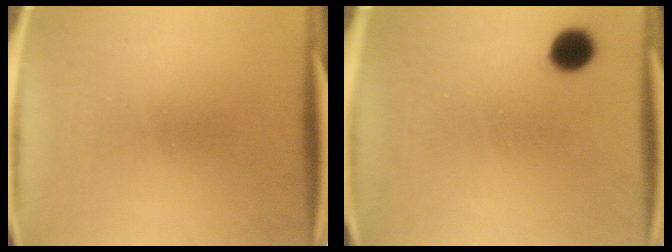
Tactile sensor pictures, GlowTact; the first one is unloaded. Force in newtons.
{"total": 5.1}